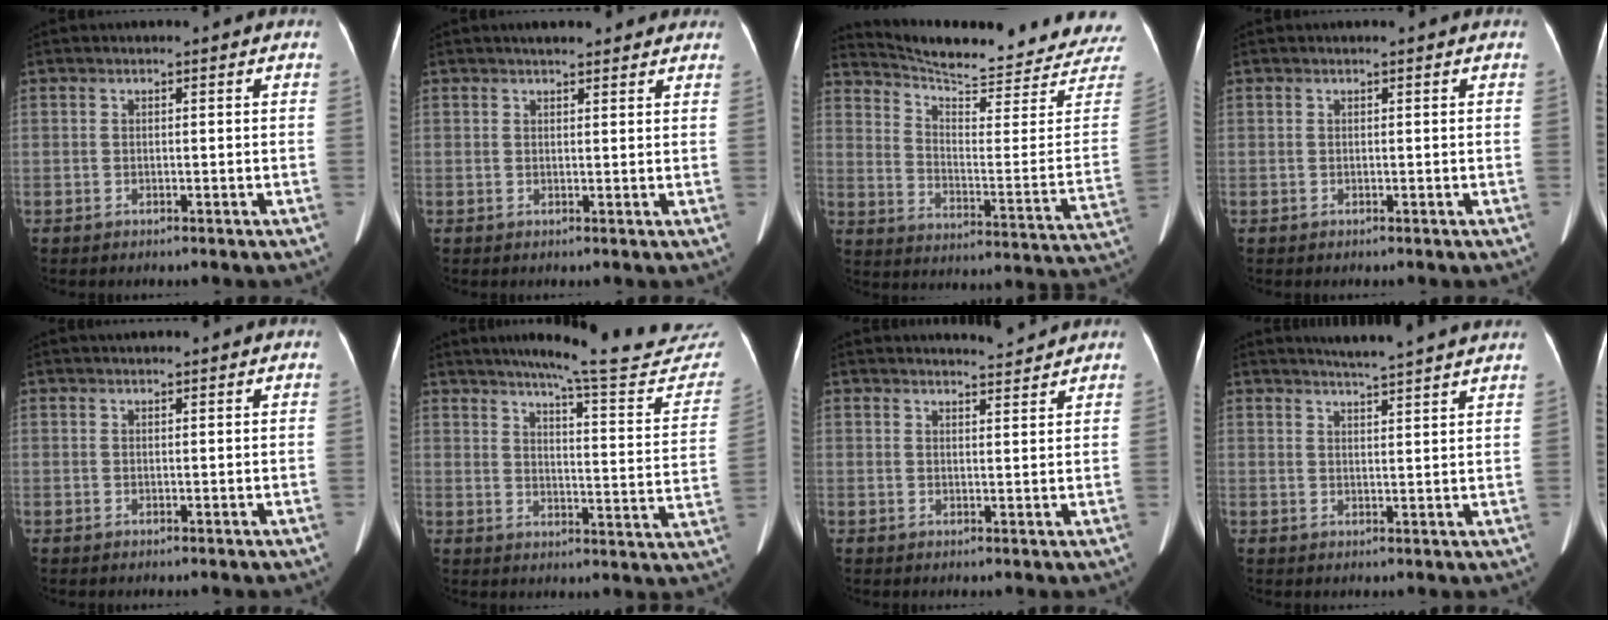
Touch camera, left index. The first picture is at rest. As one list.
[{"total": 6.4, "force": [5.4, 1.7, 2.9], "torque": [-0.032, 0.022, 0.067]}, {"total": 25.1, "force": [24.1, 1.3, 6.6], "torque": [-0.106, -0.122, 0.298]}, {"total": 0.0}, {"total": 2.3, "force": [2.0, 0.3, 1.0], "torque": [-0.008, 0.027, 0.028]}, {"total": 23.3, "force": [21.6, 1.2, 8.7], "torque": [-0.106, -0.090, 0.254]}, {"total": 3.0, "force": [3.0, -0.5, -0.1], "torque": [-0.004, -0.006, 0.043]}, {"total": 9.4, "force": [8.6, -0.9, 3.7], "torque": [-0.056, 0.007, 0.101]}]